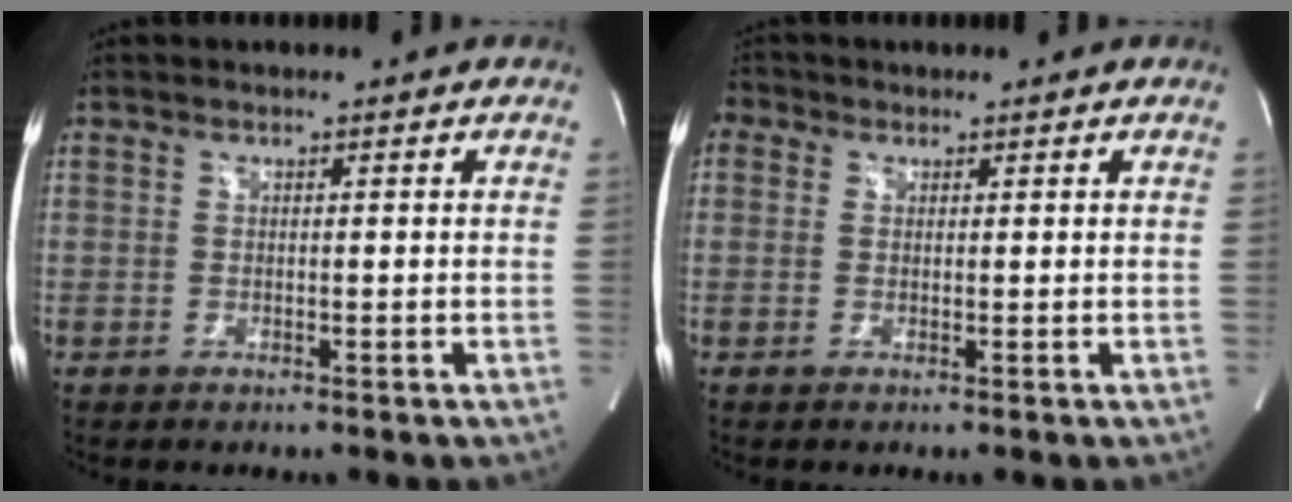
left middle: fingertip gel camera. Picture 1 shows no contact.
{"total": 2.6, "force": [1.0, 2.2, 0.8], "torque": [-0.017, 0.016, 0.017]}